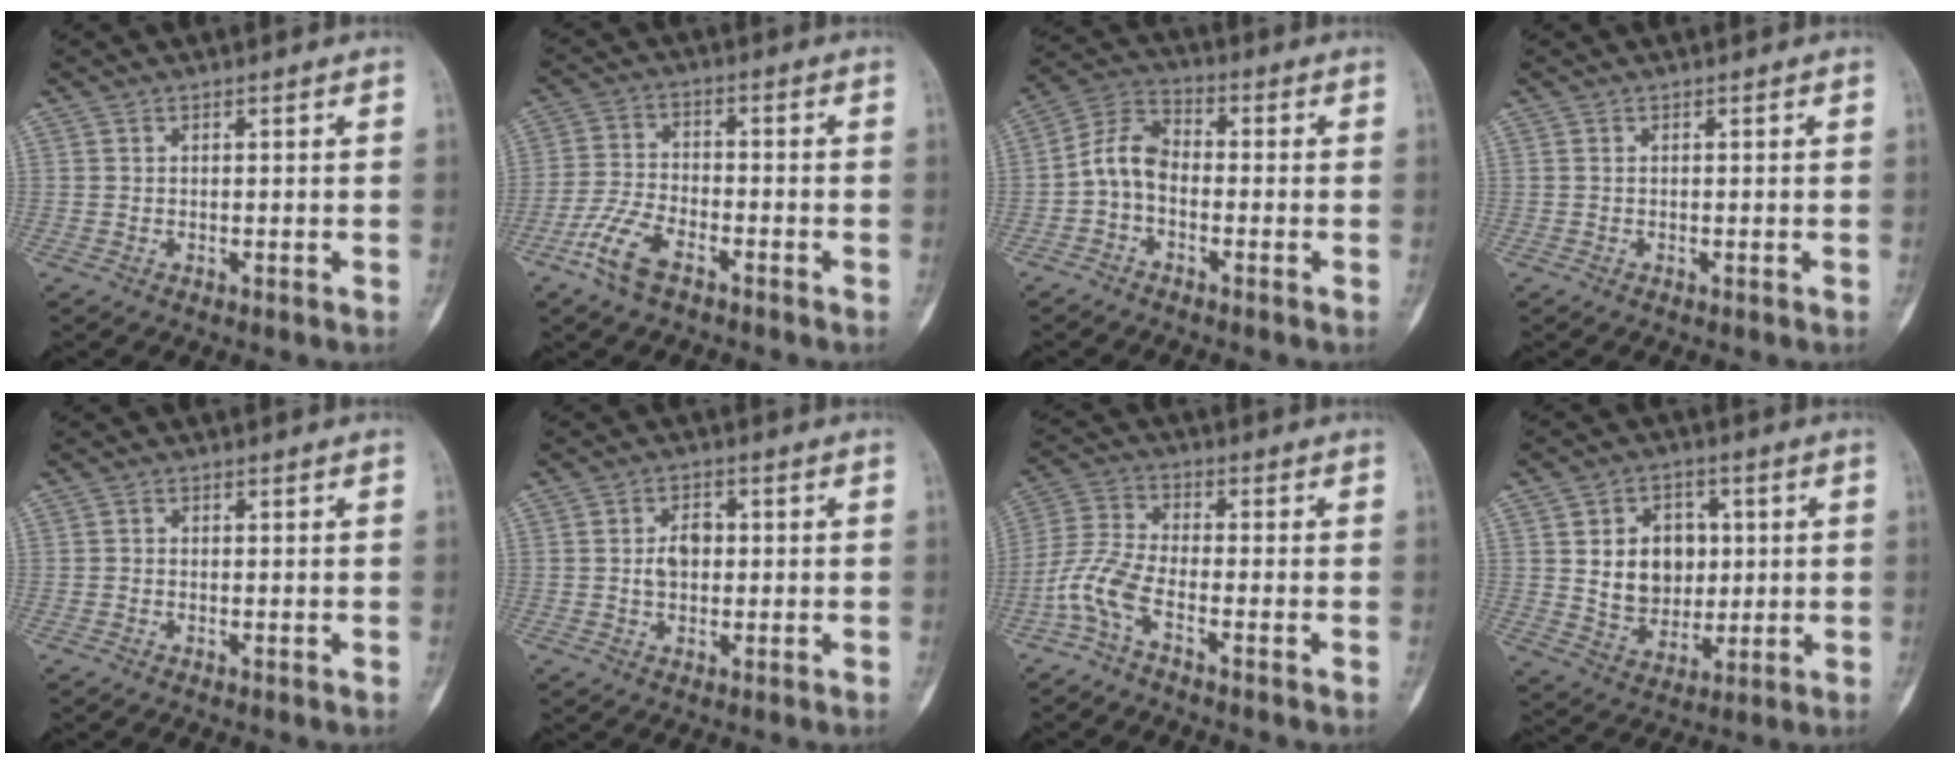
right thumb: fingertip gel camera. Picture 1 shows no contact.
{"total": 8.0, "force": [-4.9, 3.5, 5.2], "torque": [-0.119, 0.019, -0.100]}
{"total": 7.1, "force": [-1.6, 4.7, 5.2], "torque": [-0.093, 0.031, -0.047]}
{"total": 0.0}
{"total": 0.5, "force": [-0.2, 0.4, 0.2], "torque": [-0.003, 0.001, -0.010]}
{"total": 4.2, "force": [0.1, 3.1, 2.9], "torque": [-0.036, 0.009, -0.001]}
{"total": 7.0, "force": [-3.8, 2.1, 5.5], "torque": [-0.138, 0.023, -0.089]}
{"total": 11.8, "force": [1.8, 9.3, 7.0], "torque": [-0.064, -0.007, 0.041]}